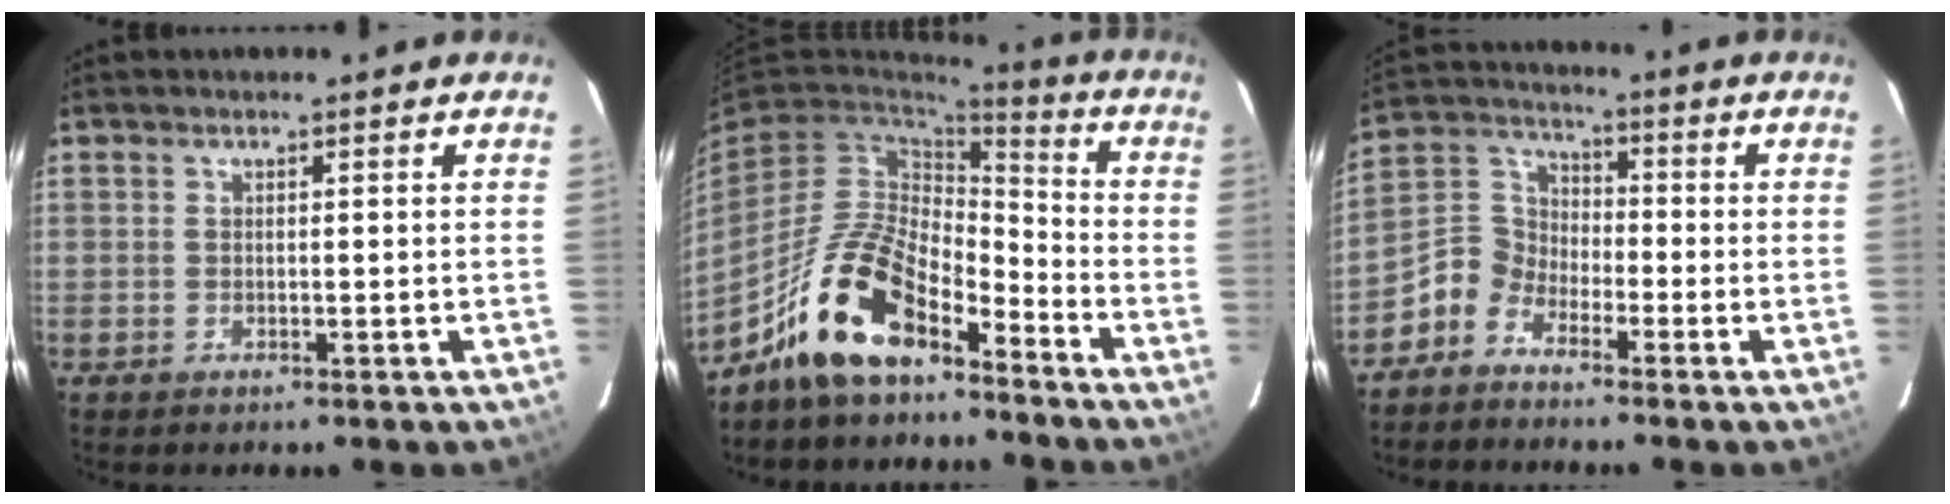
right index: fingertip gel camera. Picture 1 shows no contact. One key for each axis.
{"total": 15.2, "fx": -10.6, "fy": 6.0, "fz": 9.1, "tx": -0.183, "ty": 0.013, "tz": -0.199}
{"total": 6.4, "fx": -4.5, "fy": 4.3, "fz": 1.4, "tx": -0.033, "ty": 0.029, "tz": -0.113}